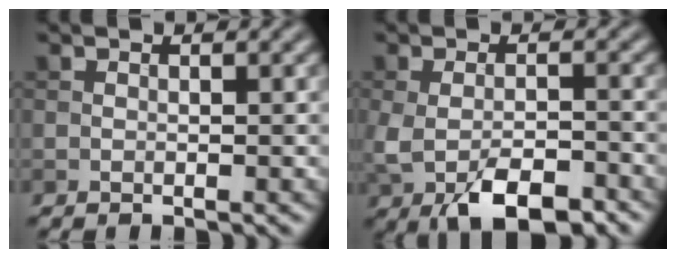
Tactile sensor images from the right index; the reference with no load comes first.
{"total": 6.9, "force": [-3.4, 3.2, 5.1], "torque": [-0.102, -0.015, -0.058]}